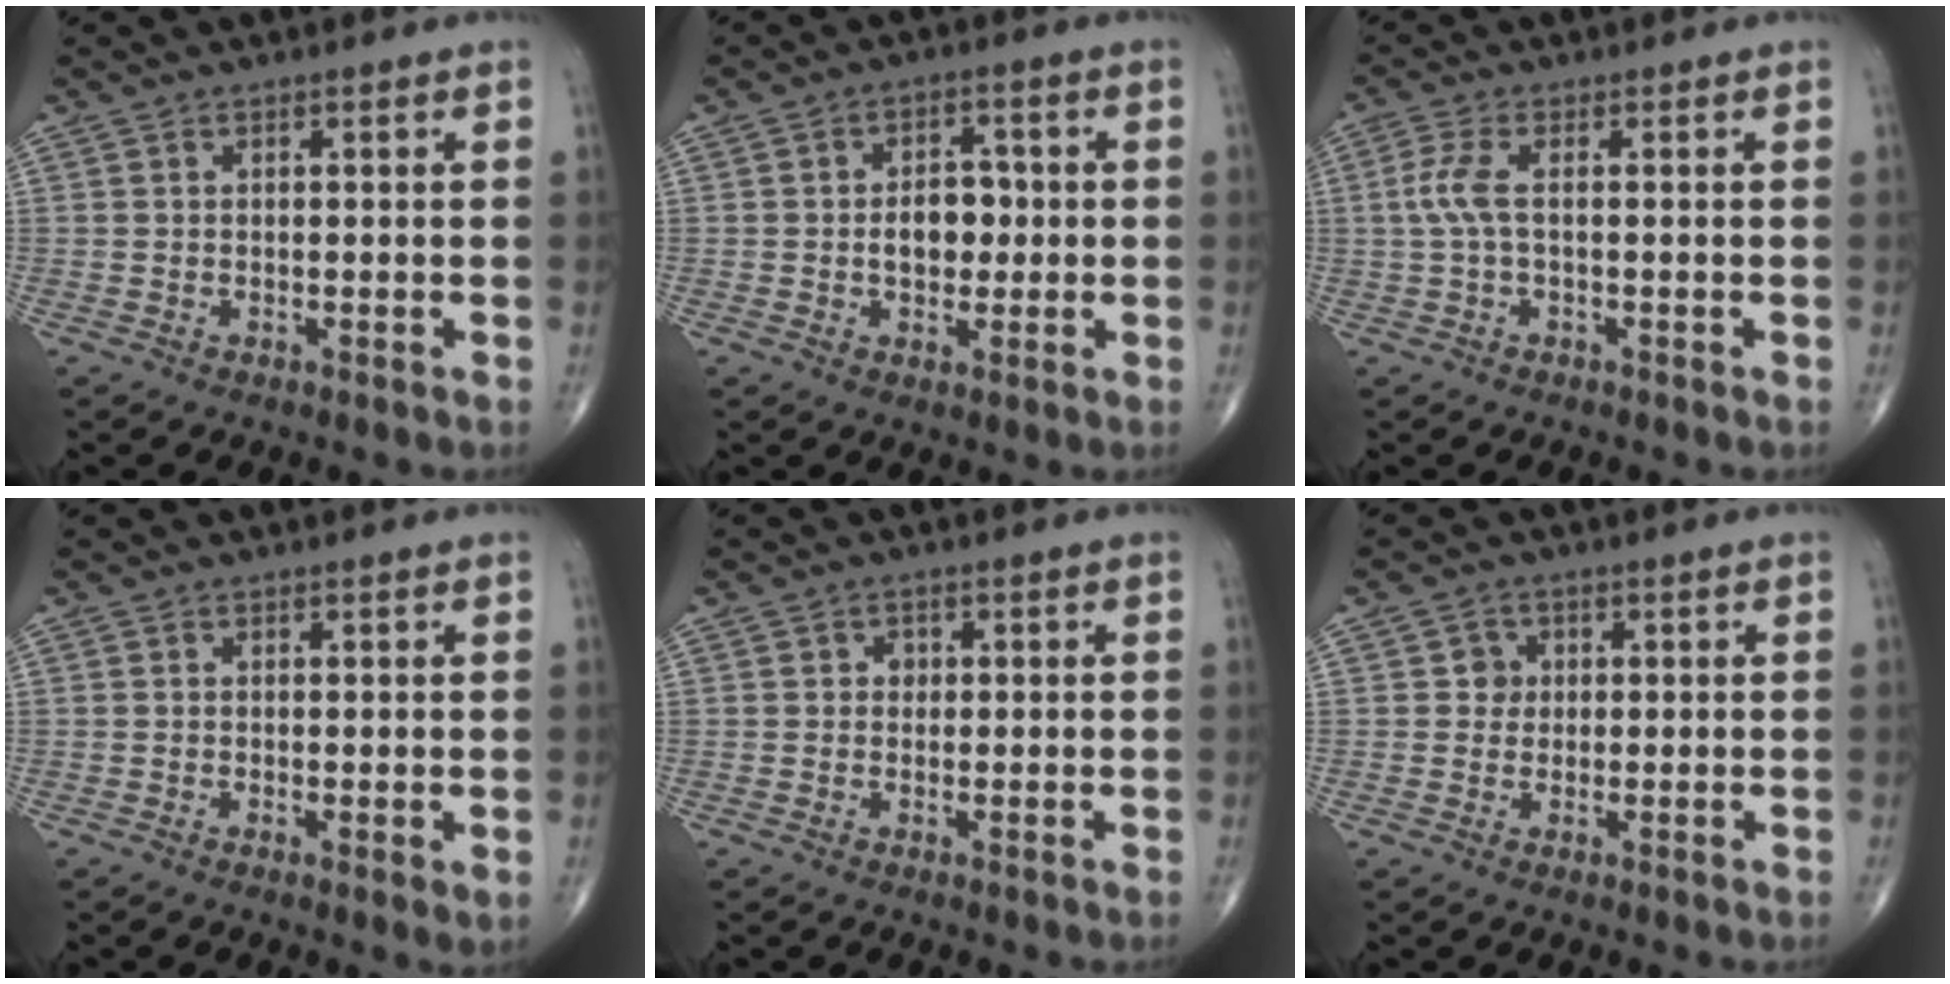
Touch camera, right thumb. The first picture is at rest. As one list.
[{"total": 6.1, "force": [-0.3, 4.2, 4.4], "torque": [-0.046, 0.012, -0.008]}, {"total": 3.9, "force": [0.0, 1.2, 3.7], "torque": [-0.104, 0.006, -0.004]}, {"total": 1.8, "force": [-0.1, 0.5, 1.8], "torque": [-0.033, -0.009, -0.005]}, {"total": 1.5, "force": [0.2, 1.3, 0.6], "torque": [0.000, 0.003, -0.001]}, {"total": 2.6, "force": [0.4, 2.5, 0.8], "torque": [0.006, 0.004, 0.001]}]